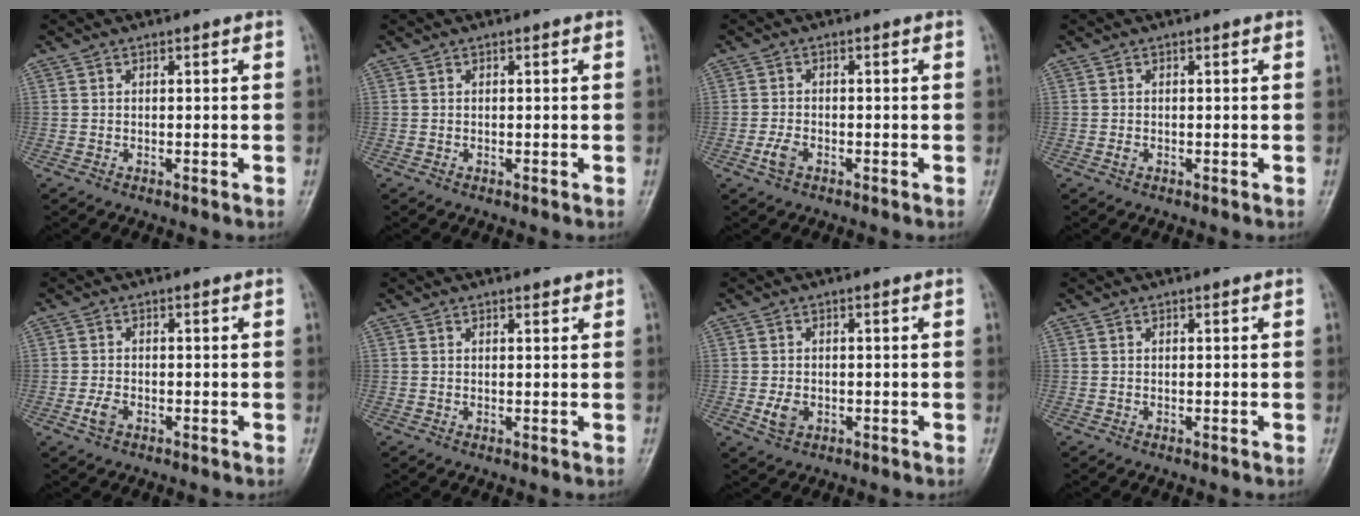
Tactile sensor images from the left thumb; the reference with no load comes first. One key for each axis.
{"total": 0.0}
{"total": 2.7, "fx": -1.3, "fy": 1.5, "fz": 1.7, "tx": -0.040, "ty": 0.006, "tz": -0.027}
{"total": 0.8, "fx": -0.2, "fy": 0.5, "fz": 0.6, "tx": -0.009, "ty": 0.002, "tz": -0.002}
{"total": 2.3, "fx": -1.1, "fy": 1.4, "fz": 1.5, "tx": -0.034, "ty": 0.005, "tz": -0.023}
{"total": 1.0, "fx": 0.8, "fy": 0.3, "fz": 0.5, "tx": -0.008, "ty": -0.005, "tz": 0.011}
{"total": 3.1, "fx": -0.9, "fy": 2.2, "fz": 2.0, "tx": -0.033, "ty": 0.001, "tz": -0.013}
{"total": 0.0}